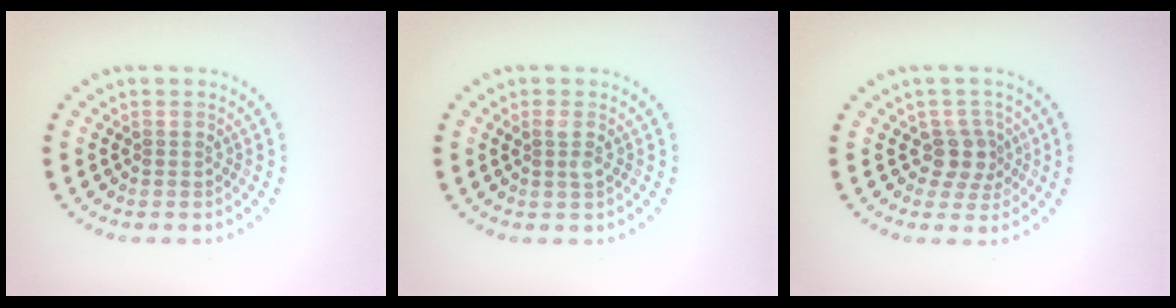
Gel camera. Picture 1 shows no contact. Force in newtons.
{"total": 1.1, "press": 1.1, "slide": 0.4}
{"total": 2.6, "press": 2.0, "slide": 1.6}